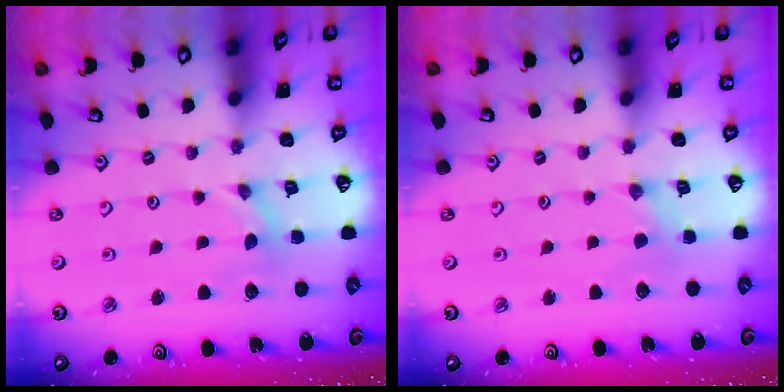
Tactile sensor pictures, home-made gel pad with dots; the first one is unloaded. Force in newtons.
{"total": 0.0}